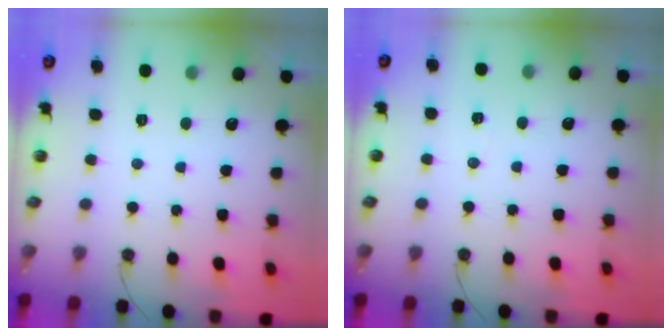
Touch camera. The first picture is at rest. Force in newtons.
{"total": 3.1, "press": 2.4, "slide": 2.0}